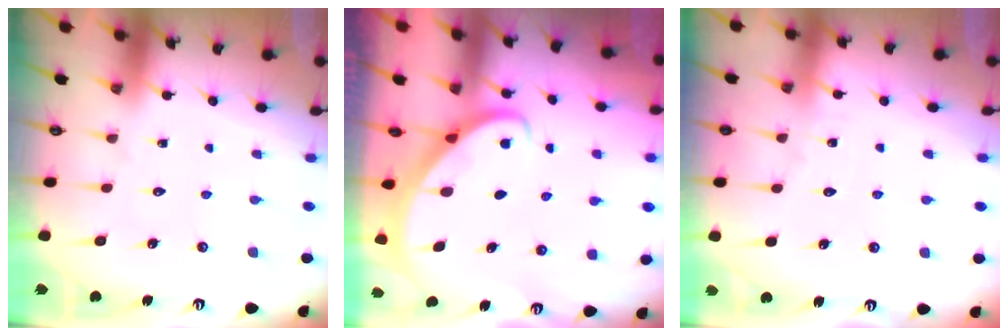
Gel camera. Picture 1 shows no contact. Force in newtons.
{"total": 2.8, "press": 2.8, "slide": 0.2}
{"total": 2.5, "press": 2.5, "slide": 0.3}